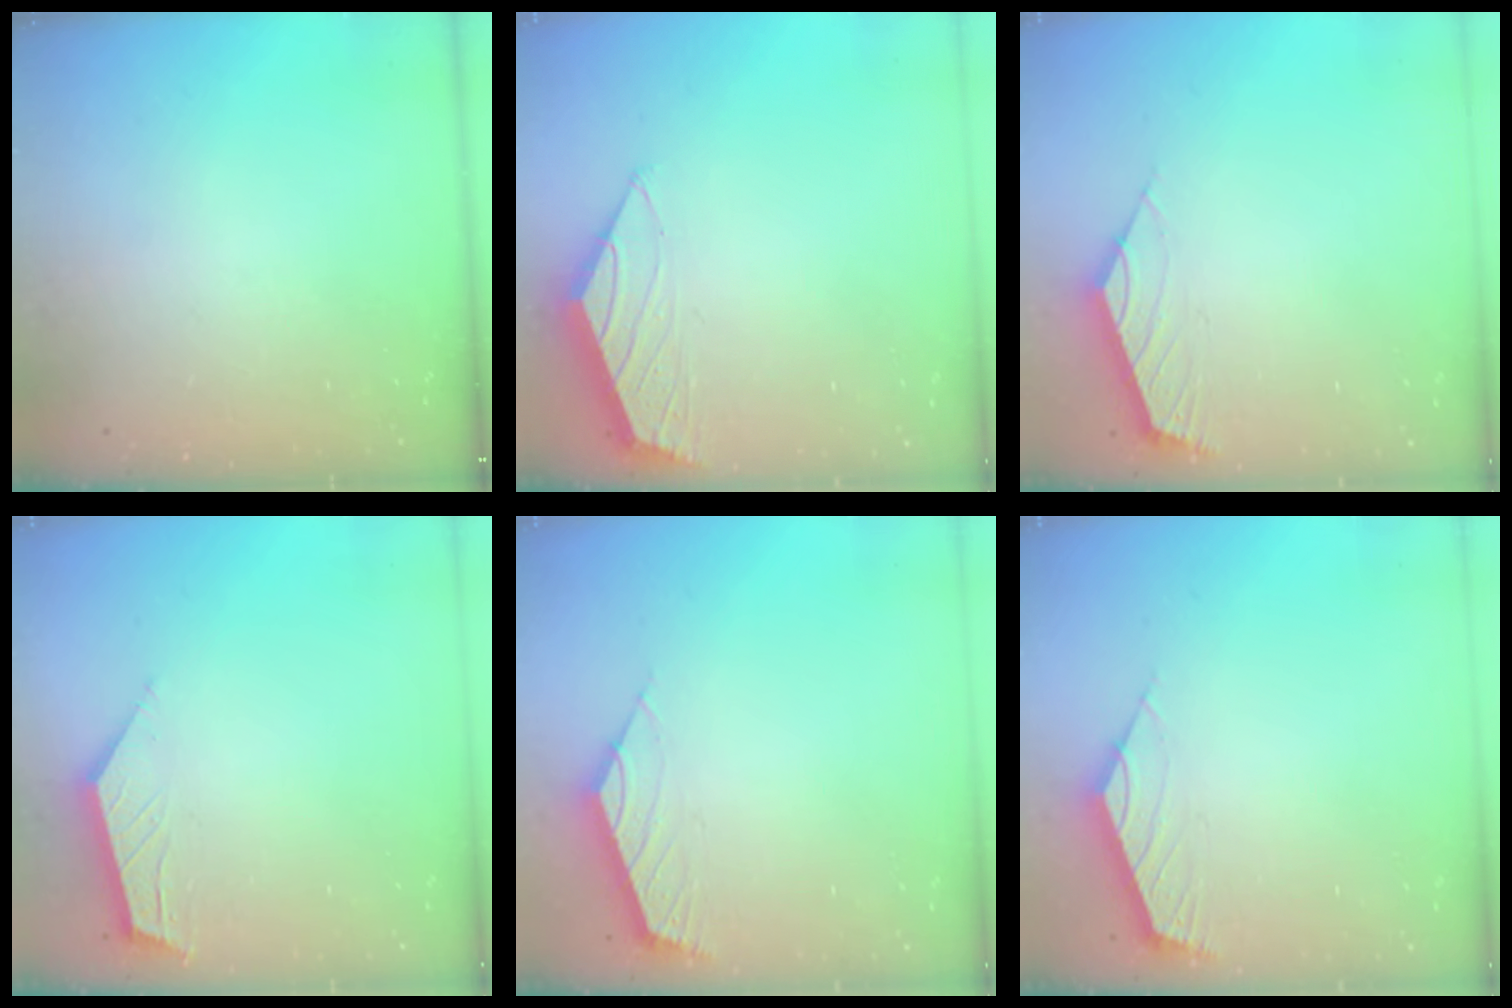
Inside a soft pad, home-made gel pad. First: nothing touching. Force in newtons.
{"total": 1.5, "press": 1.5, "slide": 0.4}
{"total": 2.5, "press": 2.4, "slide": 0.7}
{"total": 3.6, "press": 3.5, "slide": 0.4}
{"total": 2.6, "press": 2.5, "slide": 0.7}
{"total": 2.5, "press": 2.5, "slide": 0.6}